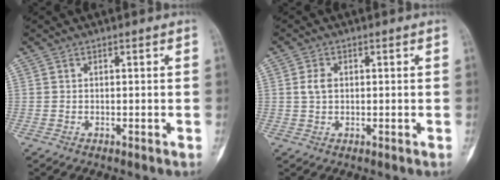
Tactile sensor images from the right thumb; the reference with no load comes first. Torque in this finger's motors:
{"motor_torque": [0.44, 0.63, 0.12, -0.11, -0.03]}